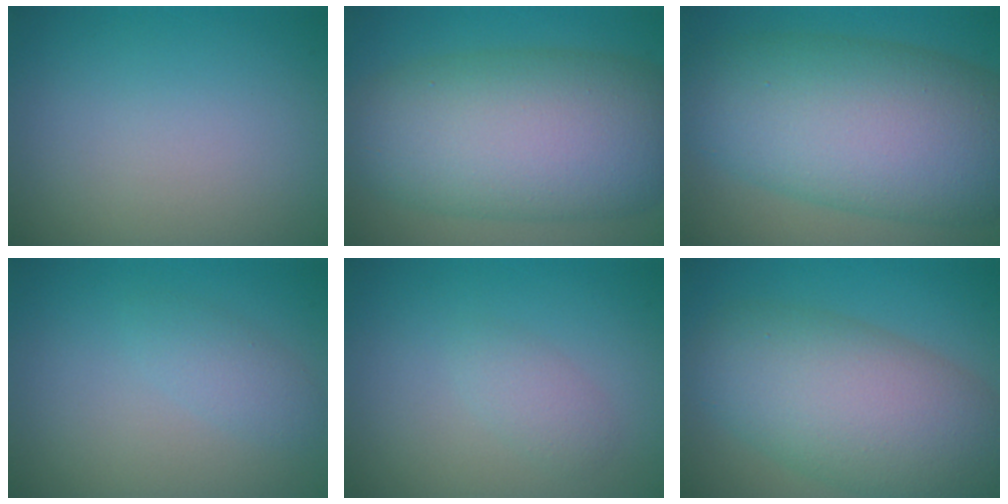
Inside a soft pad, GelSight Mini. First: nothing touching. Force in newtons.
{"total": 12.3, "press": 12.3, "slide": 0.1}
{"total": 13.0, "press": 13.0, "slide": 0.4}
{"total": 1.6, "press": 1.6, "slide": 0.0}
{"total": 1.5, "press": 1.5, "slide": 0.0}
{"total": 10.0, "press": 10.0, "slide": 0.6}